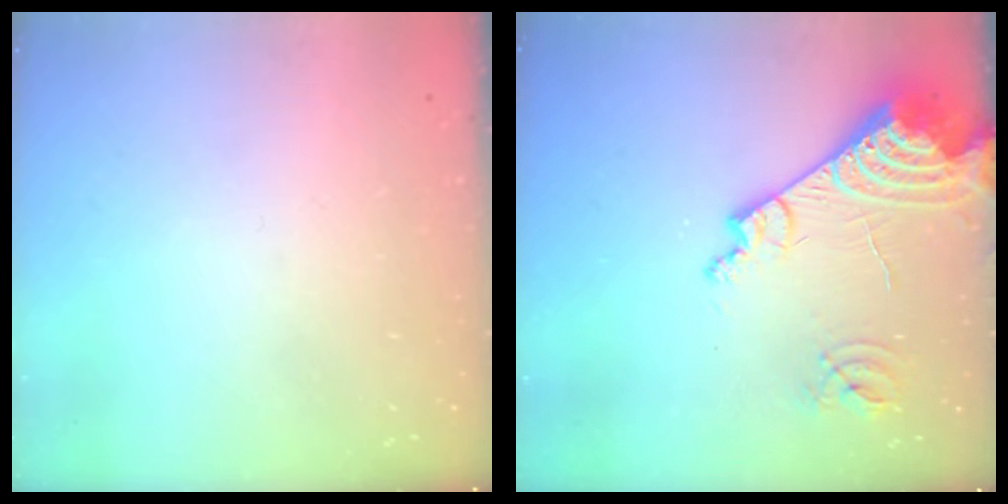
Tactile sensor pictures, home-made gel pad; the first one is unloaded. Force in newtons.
{"total": 16.9, "press": 16.8, "slide": 2.0}